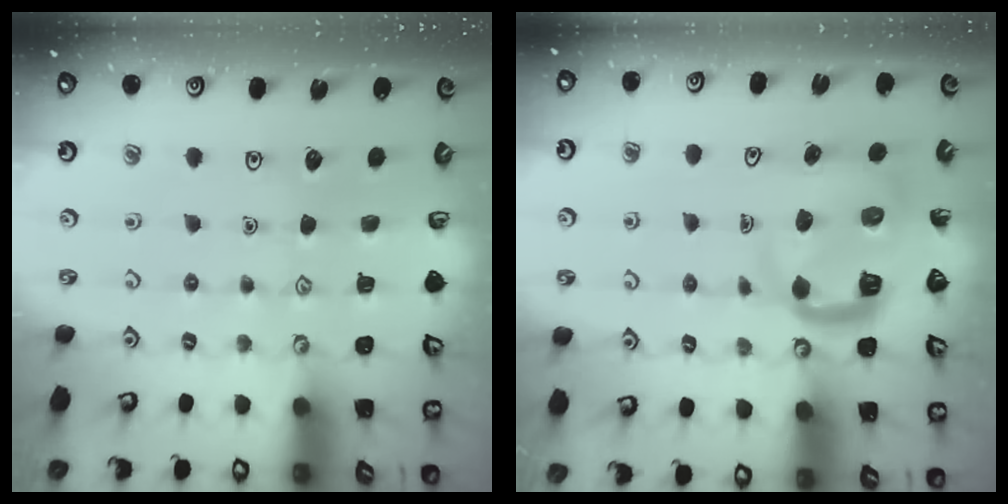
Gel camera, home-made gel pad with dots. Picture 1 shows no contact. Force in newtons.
{"total": 6.0, "press": 5.9, "slide": 0.8}